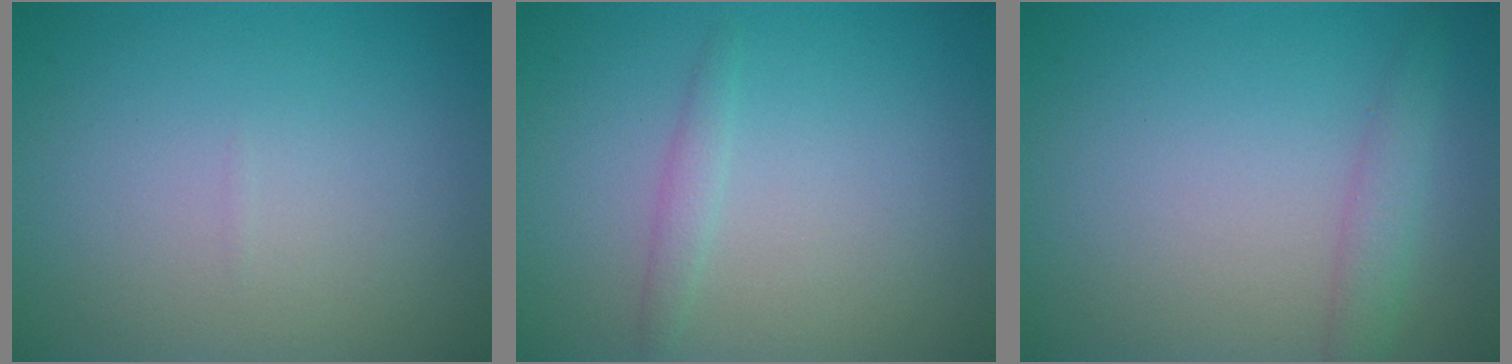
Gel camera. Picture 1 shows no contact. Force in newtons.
{"total": 1.2, "press": 1.2, "slide": 0.1}
{"total": 1.9, "press": 1.9, "slide": 0.1}